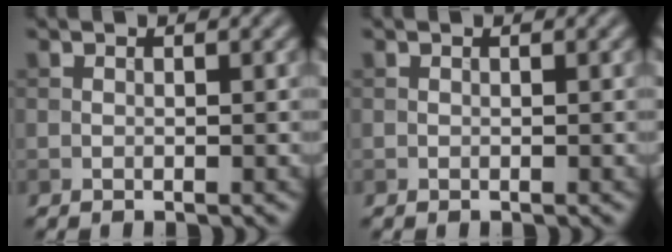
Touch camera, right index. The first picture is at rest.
{"total": 0.0}